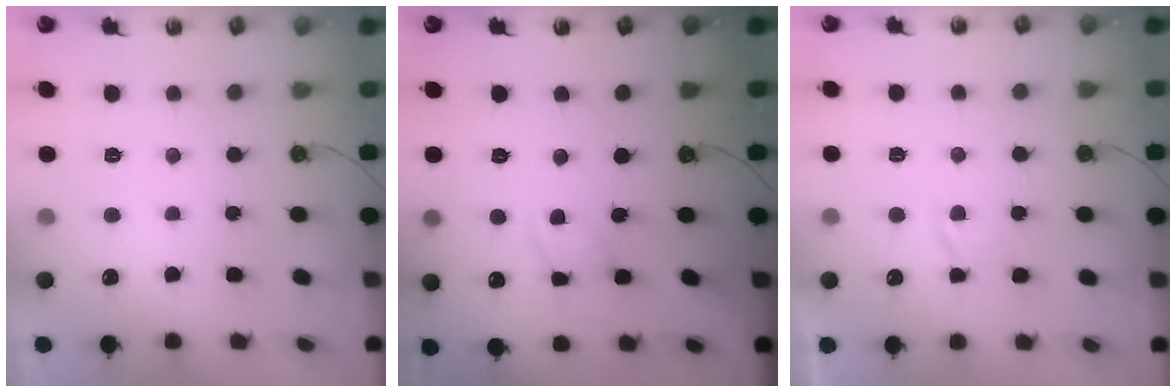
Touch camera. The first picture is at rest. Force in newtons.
{"total": 8.0, "press": 8.0, "slide": 0.5}
{"total": 2.8, "press": 2.8, "slide": 0.4}